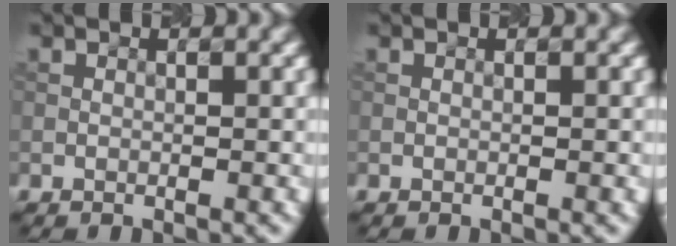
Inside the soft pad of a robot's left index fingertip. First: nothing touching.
{"total": 0.0}